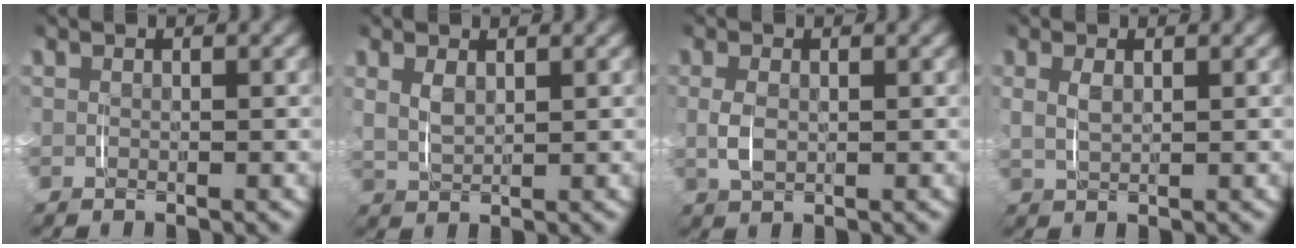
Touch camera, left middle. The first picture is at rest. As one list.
[{"total": 1.6, "force": [0.8, 0.5, 1.2], "torque": [-0.029, -0.004, 0.022]}, {"total": 1.3, "force": [-0.1, 0.4, 1.2], "torque": [-0.030, -0.006, 0.005]}, {"total": 1.0, "force": [0.4, 0.0, 0.9], "torque": [-0.019, -0.002, 0.014]}]